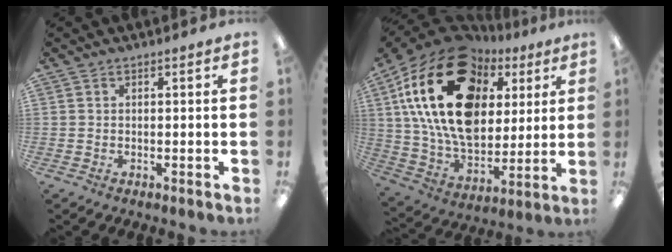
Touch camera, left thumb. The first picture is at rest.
{"total": 27.0, "force": [9.9, 17.5, 17.9], "torque": [-0.348, -0.039, 0.176]}